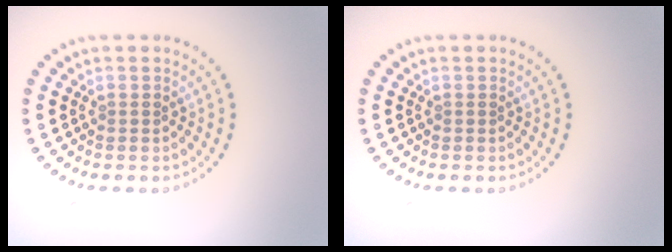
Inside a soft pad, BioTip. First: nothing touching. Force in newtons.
{"total": 0.0}